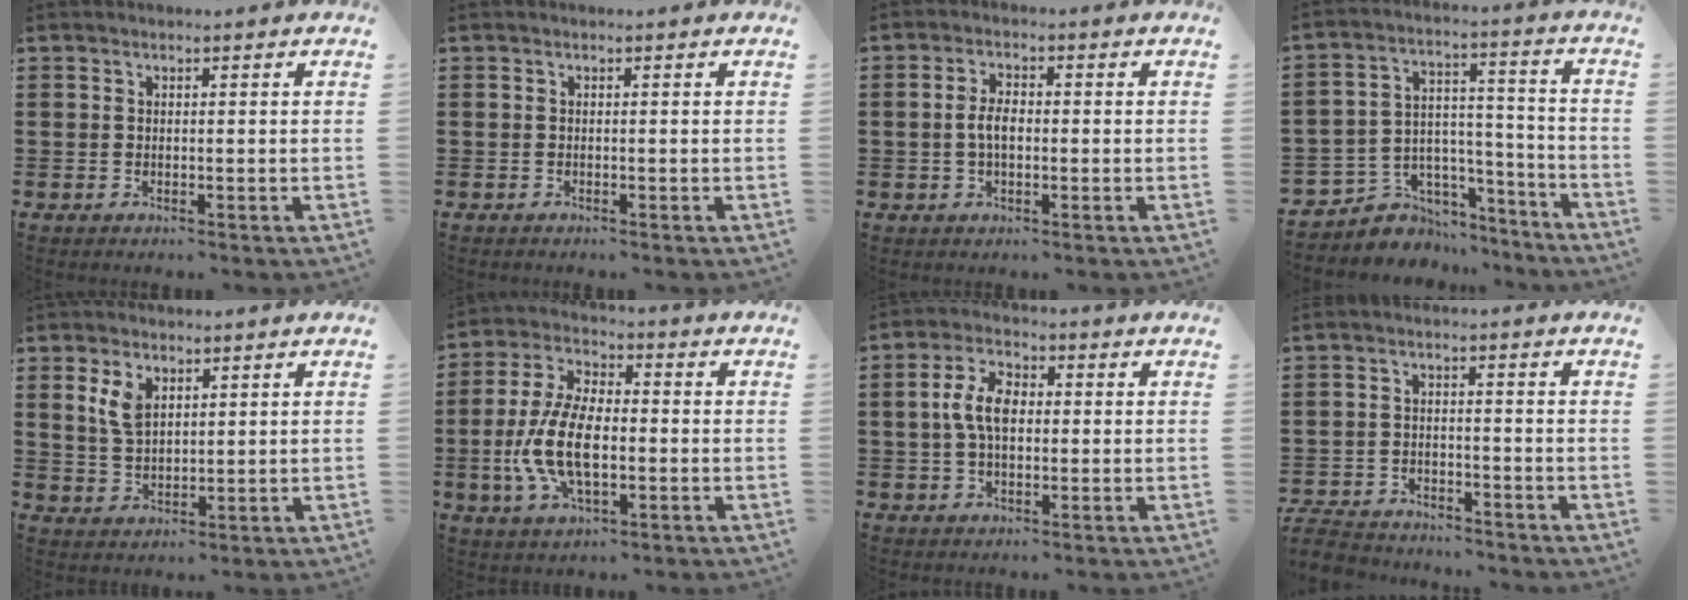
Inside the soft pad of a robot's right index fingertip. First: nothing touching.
{"total": 0.0}
{"total": 3.7, "force": [-0.3, 1.9, 3.1], "torque": [-0.075, 0.001, -0.011]}
{"total": 5.7, "force": [-4.1, 4.0, 0.2], "torque": [-0.024, 0.004, -0.078]}
{"total": 4.5, "force": [2.1, 2.6, 3.0], "torque": [-0.070, 0.008, 0.038]}
{"total": 10.6, "force": [-2.0, 5.3, 8.9], "torque": [-0.215, -0.007, -0.044]}
{"total": 6.2, "force": [0.3, 3.6, 5.1], "torque": [-0.118, 0.011, -0.002]}
{"total": 4.4, "force": [-4.3, 0.5, 0.2], "torque": [-0.019, -0.002, -0.095]}